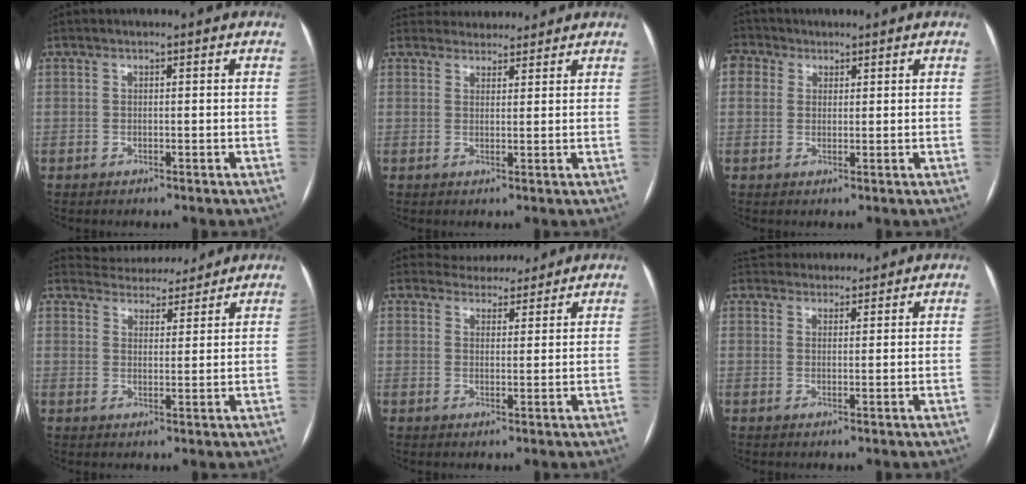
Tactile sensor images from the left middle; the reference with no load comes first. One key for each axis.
{"total": 5.9, "fx": 5.6, "fy": 1.9, "fz": 0.2, "tx": 0.005, "ty": 0.022, "tz": 0.074}
{"total": 4.4, "fx": 2.2, "fy": 3.5, "fz": 1.4, "tx": -0.040, "ty": 0.024, "tz": 0.043}
{"total": 8.5, "fx": 8.2, "fy": 2.2, "fz": 1.1, "tx": -0.011, "ty": 0.013, "tz": 0.112}
{"total": 5.4, "fx": 5.2, "fy": 1.7, "fz": 0.2, "tx": 0.000, "ty": 0.010, "tz": 0.070}
{"total": 7.3, "fx": 6.8, "fy": 2.4, "fz": 1.0, "tx": -0.006, "ty": 0.031, "tz": 0.098}